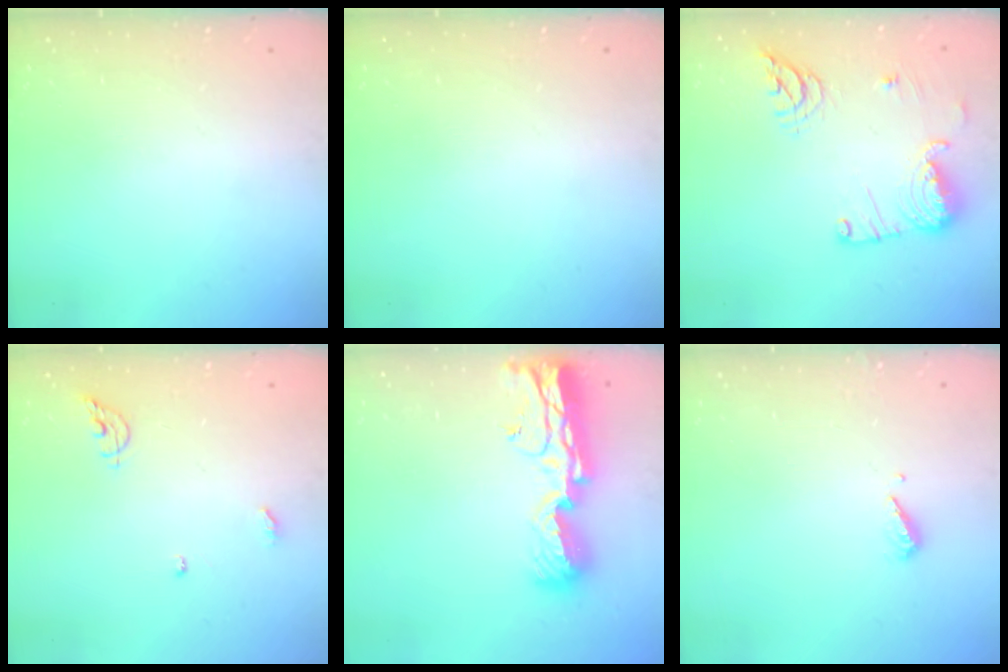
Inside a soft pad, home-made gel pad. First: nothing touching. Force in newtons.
{"total": 0.0}
{"total": 17.5, "press": 16.1, "slide": 6.9}
{"total": 6.5, "press": 6.5, "slide": 0.5}
{"total": 20.1, "press": 19.4, "slide": 5.5}
{"total": 3.9, "press": 3.9, "slide": 0.4}